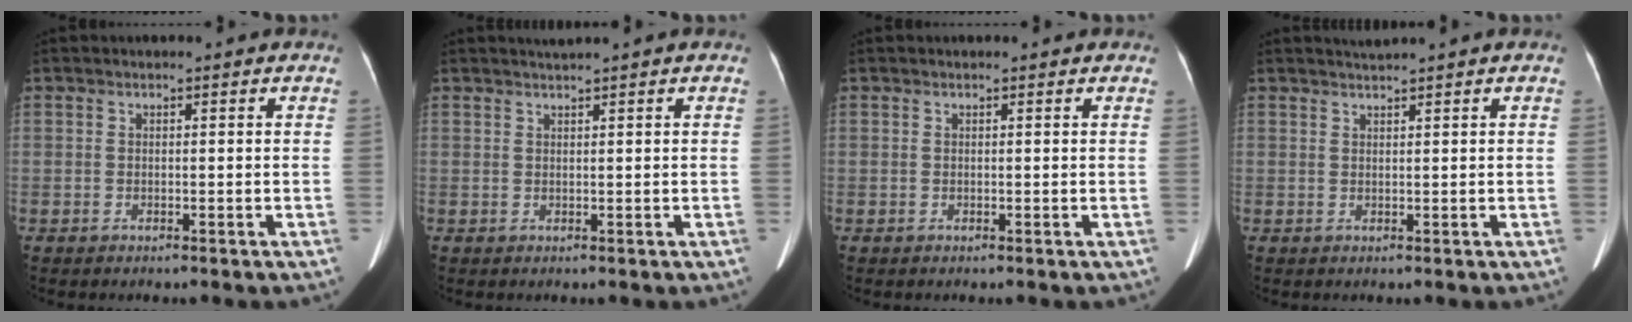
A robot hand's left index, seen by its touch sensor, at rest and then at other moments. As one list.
[{"total": 1.0, "force": [0.9, -0.4, 0.3], "torque": [-0.008, 0.001, 0.023]}, {"total": 0.8, "force": [0.8, 0.3, 0.2], "torque": [-0.010, 0.005, 0.006]}, {"total": 1.2, "force": [1.1, -0.6, 0.1], "torque": [-0.007, 0.002, 0.026]}]